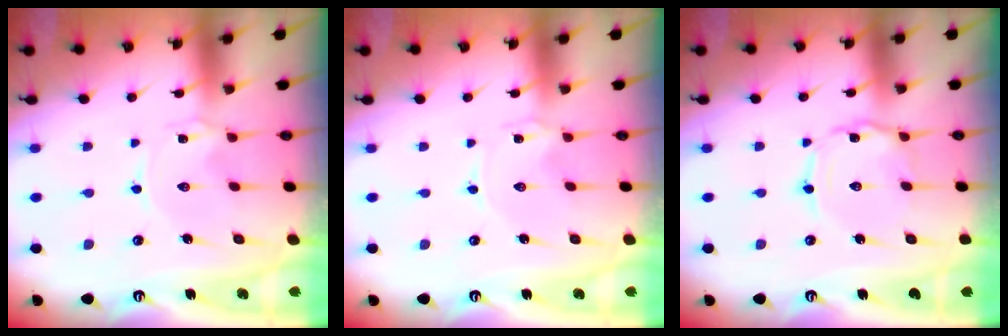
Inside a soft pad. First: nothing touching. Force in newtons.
{"total": 0.0}
{"total": 2.0, "press": 2.0, "slide": 0.2}